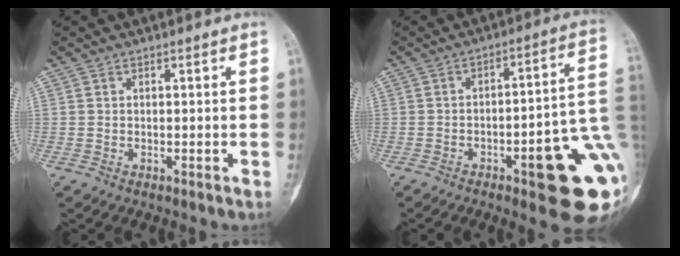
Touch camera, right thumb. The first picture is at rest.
{"total": 19.3, "force": [-5.8, 5.2, 17.7], "torque": [-0.164, 0.033, -0.065]}